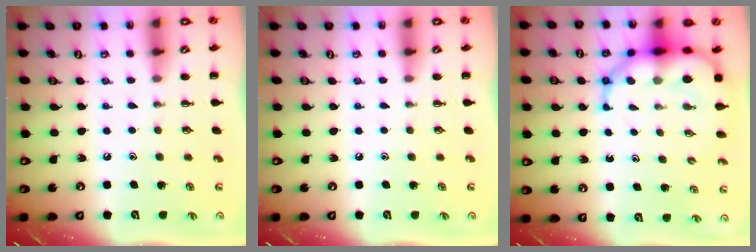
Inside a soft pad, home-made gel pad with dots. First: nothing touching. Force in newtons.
{"total": 0.0}
{"total": 11.3, "press": 10.7, "slide": 3.7}